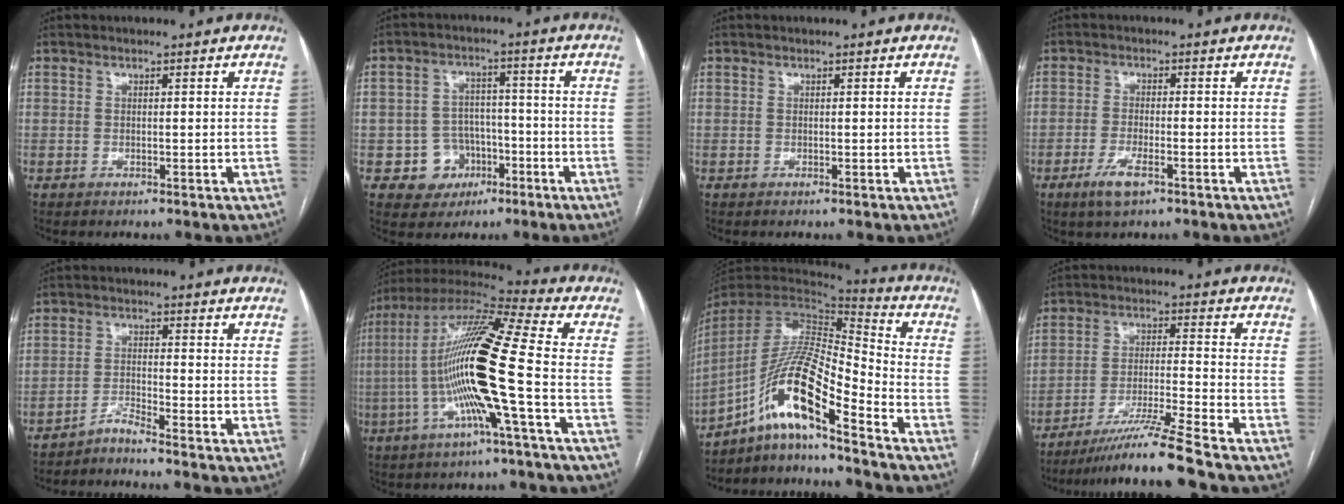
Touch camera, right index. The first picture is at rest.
{"total": 6.7, "force": [-2.7, 6.1, 0.9], "torque": [-0.006, 0.016, -0.033]}
{"total": 0.0}
{"total": 4.2, "force": [-2.5, 0.9, 3.3], "torque": [-0.073, -0.005, -0.044]}
{"total": 3.1, "force": [-2.8, -1.2, 0.4], "torque": [-0.009, -0.013, -0.055]}
{"total": 18.7, "force": [-3.1, -0.1, 18.4], "torque": [-0.357, 0.008, -0.073]}
{"total": 14.9, "force": [-10.0, 0.6, 11.0], "torque": [-0.219, 0.012, -0.182]}
{"total": 11.0, "force": [-9.1, -2.5, 5.6], "torque": [-0.095, -0.023, -0.160]}